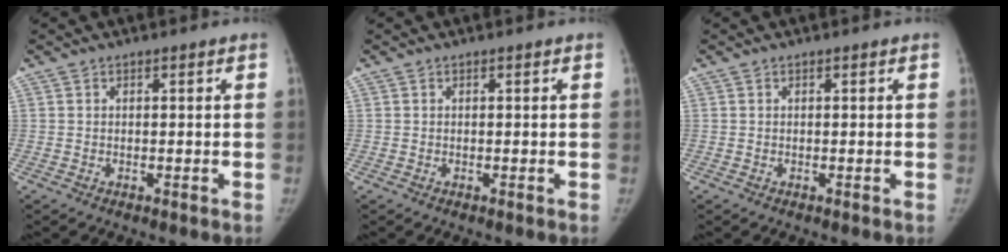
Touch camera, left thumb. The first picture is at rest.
{"total": 0.0}
{"total": 0.0}